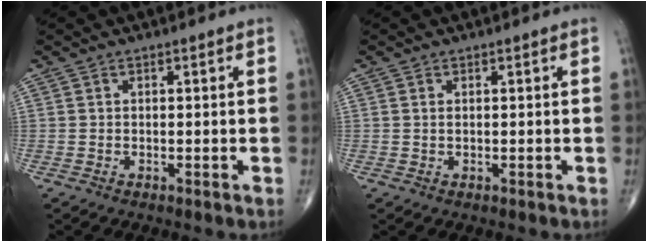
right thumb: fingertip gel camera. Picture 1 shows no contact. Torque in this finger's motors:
{"motor_torque": [-0.56, -0.05, -0.13, -0.05, 0.06]}